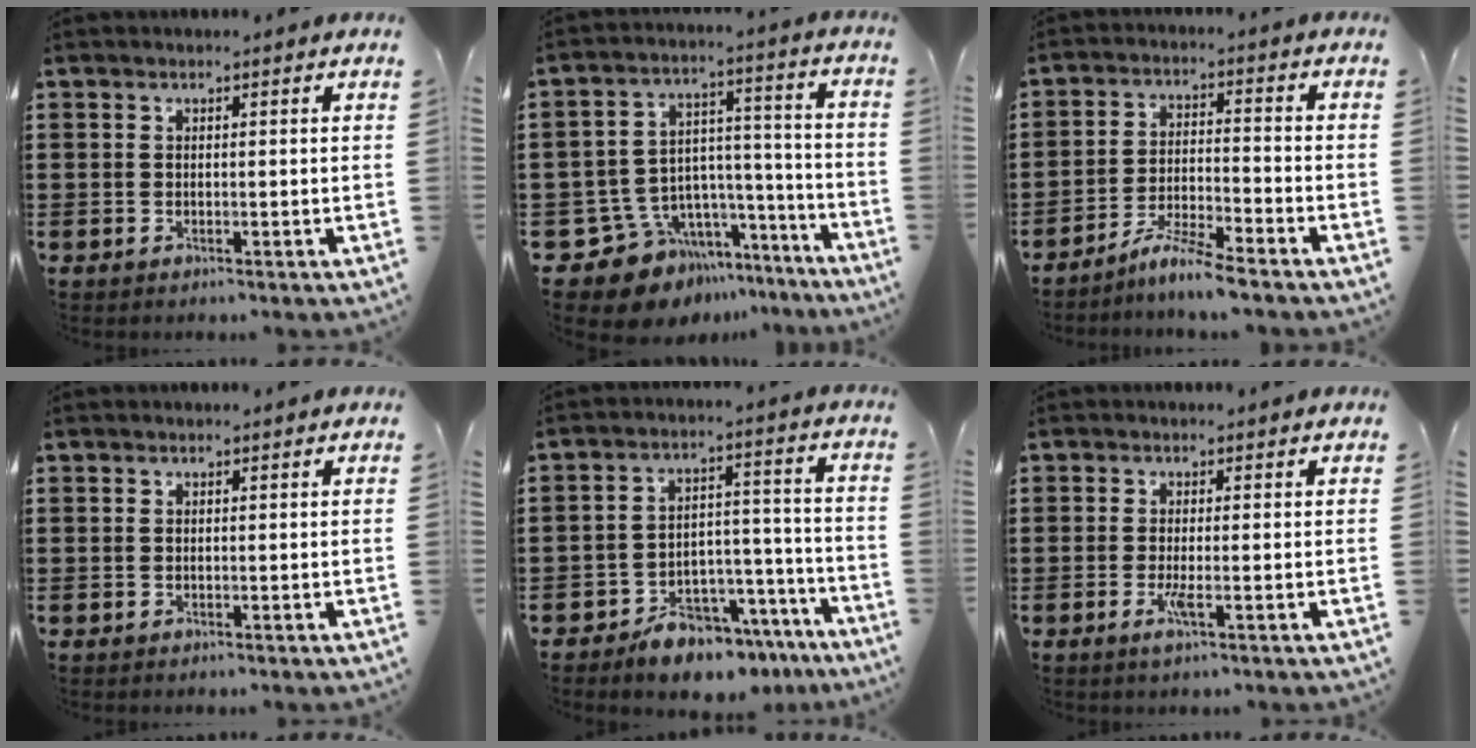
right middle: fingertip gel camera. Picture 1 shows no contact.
{"total": 10.4, "force": [-8.5, 5.8, 1.6], "torque": [-0.049, 0.017, -0.154]}
{"total": 5.7, "force": [-5.1, -0.5, 2.4], "torque": [-0.053, -0.014, -0.098]}
{"total": 0.0}
{"total": 7.5, "force": [-7.0, 2.3, 1.6], "torque": [-0.018, 0.032, -0.130]}
{"total": 2.4, "force": [-0.9, 0.2, 2.2], "torque": [-0.046, -0.008, -0.018]}